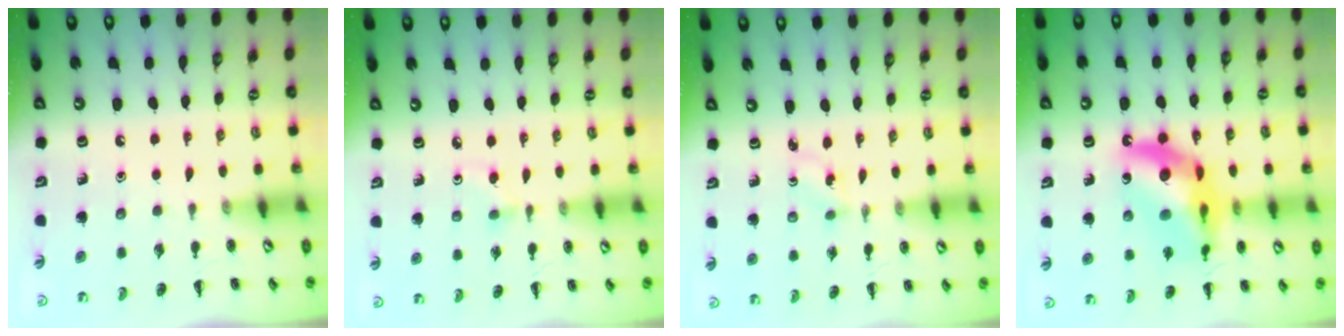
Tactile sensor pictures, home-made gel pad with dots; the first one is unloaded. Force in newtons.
{"total": 2.7, "press": 2.4, "slide": 1.2}
{"total": 1.2, "press": 1.1, "slide": 0.5}
{"total": 17.7, "press": 17.2, "slide": 4.5}